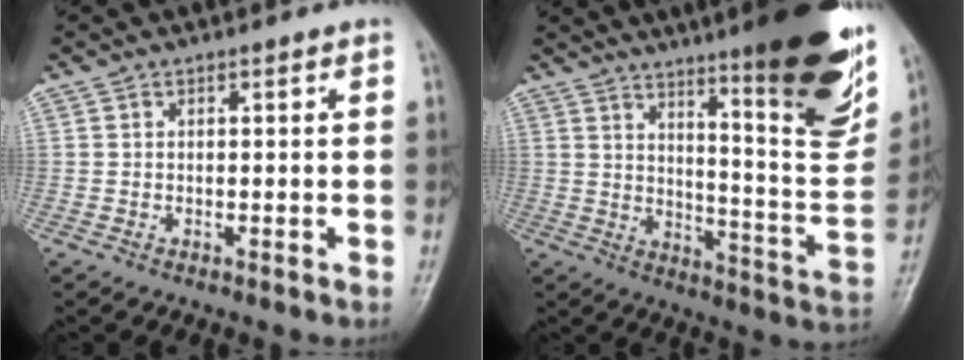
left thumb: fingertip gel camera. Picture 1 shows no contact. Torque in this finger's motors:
{"motor_torque": [3.26, 1.77, 1.59, -1.18, 0.29]}